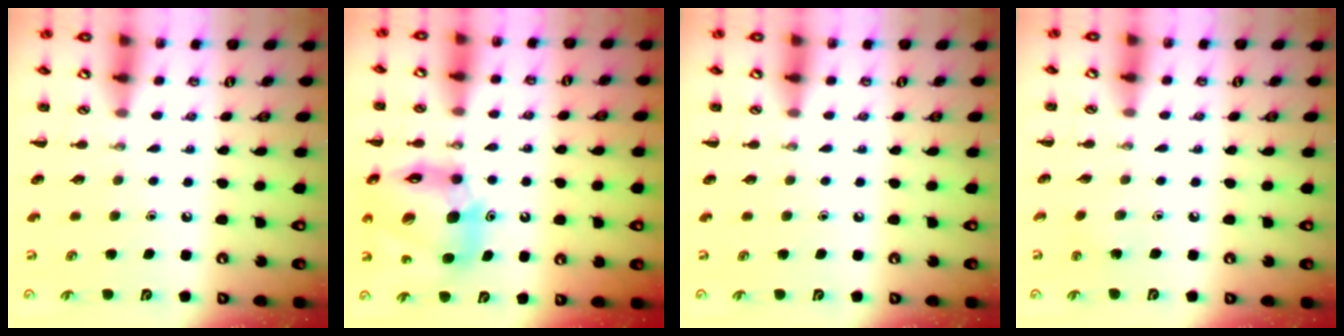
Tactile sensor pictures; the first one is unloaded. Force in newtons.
{"total": 16.4, "press": 15.7, "slide": 4.8}
{"total": 0.0}
{"total": 3.5, "press": 3.4, "slide": 0.9}